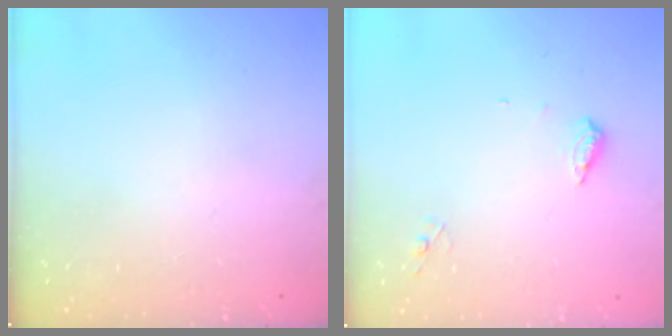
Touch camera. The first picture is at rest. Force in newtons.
{"total": 6.3, "press": 6.2, "slide": 0.6}